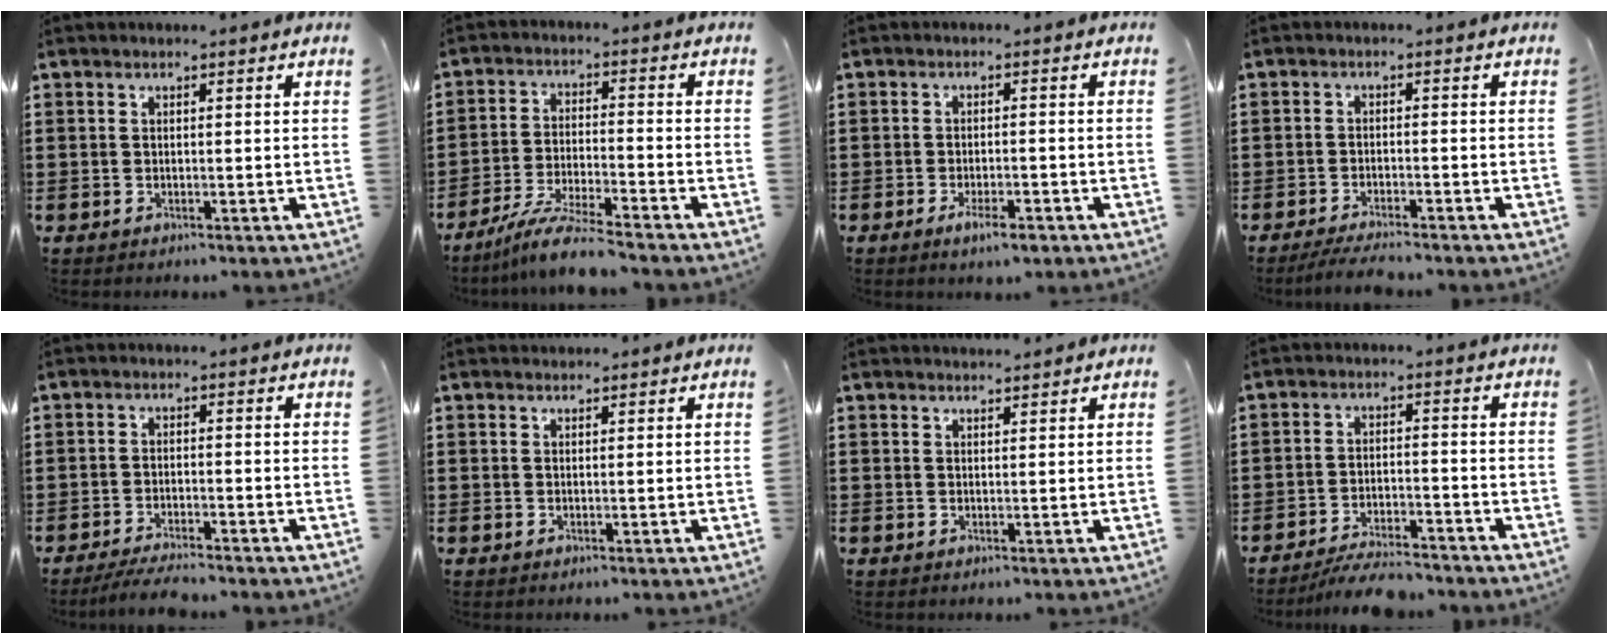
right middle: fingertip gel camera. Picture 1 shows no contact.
{"total": 7.0, "force": [-6.1, -0.1, 3.4], "torque": [-0.069, -0.011, -0.116]}
{"total": 3.3, "force": [-2.0, 0.9, 2.4], "torque": [-0.044, 0.001, -0.038]}
{"total": 2.9, "force": [-2.7, 0.0, 1.1], "torque": [-0.018, 0.000, -0.052]}
{"total": 3.4, "force": [-3.2, 0.1, 1.3], "torque": [-0.028, -0.005, -0.063]}
{"total": 0.6, "force": [0.6, 0.0, -0.1], "torque": [-0.001, -0.001, 0.012]}
{"total": 1.3, "force": [1.3, 0.1, 0.0], "torque": [-0.004, 0.000, 0.025]}
{"total": 5.3, "force": [-5.0, 0.7, 1.7], "torque": [-0.033, 0.000, -0.098]}